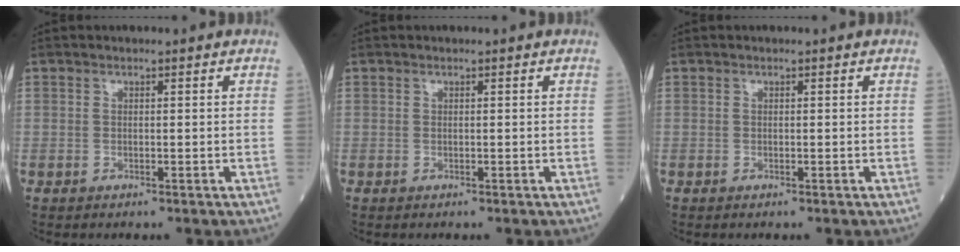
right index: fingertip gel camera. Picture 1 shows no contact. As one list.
[{"total": 0.0}, {"total": 0.0}]